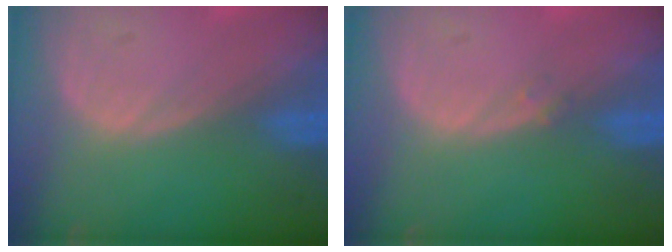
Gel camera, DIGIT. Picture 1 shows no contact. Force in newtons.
{"total": 0.8, "press": 0.7, "slide": 0.4}